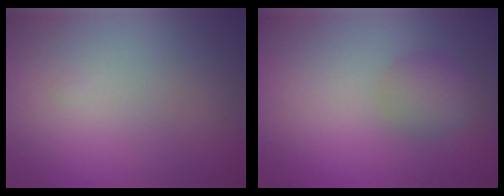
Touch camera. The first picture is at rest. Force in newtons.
{"total": 2.4, "press": 2.4, "slide": 0.0}